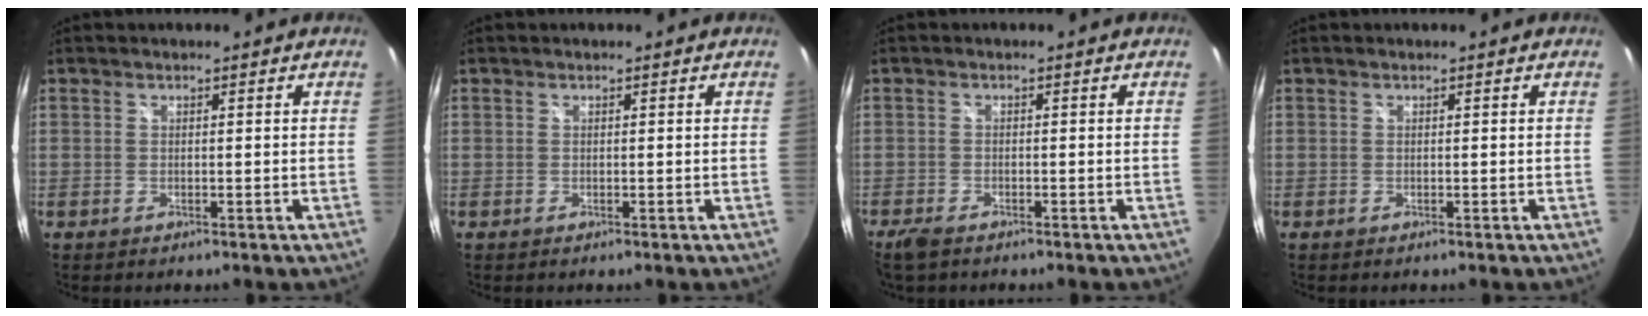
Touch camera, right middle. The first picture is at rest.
{"total": 0.0}
{"total": 3.6, "force": [-2.8, 1.3, 1.8], "torque": [-0.047, -0.013, -0.055]}
{"total": 0.0}